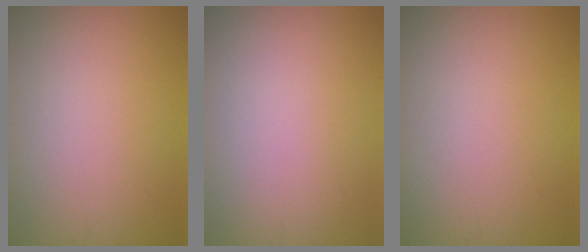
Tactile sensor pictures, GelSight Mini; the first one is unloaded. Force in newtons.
{"total": 0.0}
{"total": 0.0}